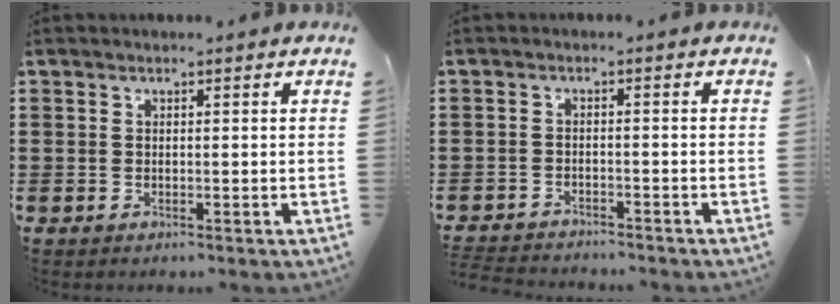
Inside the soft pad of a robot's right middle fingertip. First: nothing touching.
{"total": 2.5, "force": [-2.5, 0.2, -0.1], "torque": [-0.004, -0.002, -0.055]}